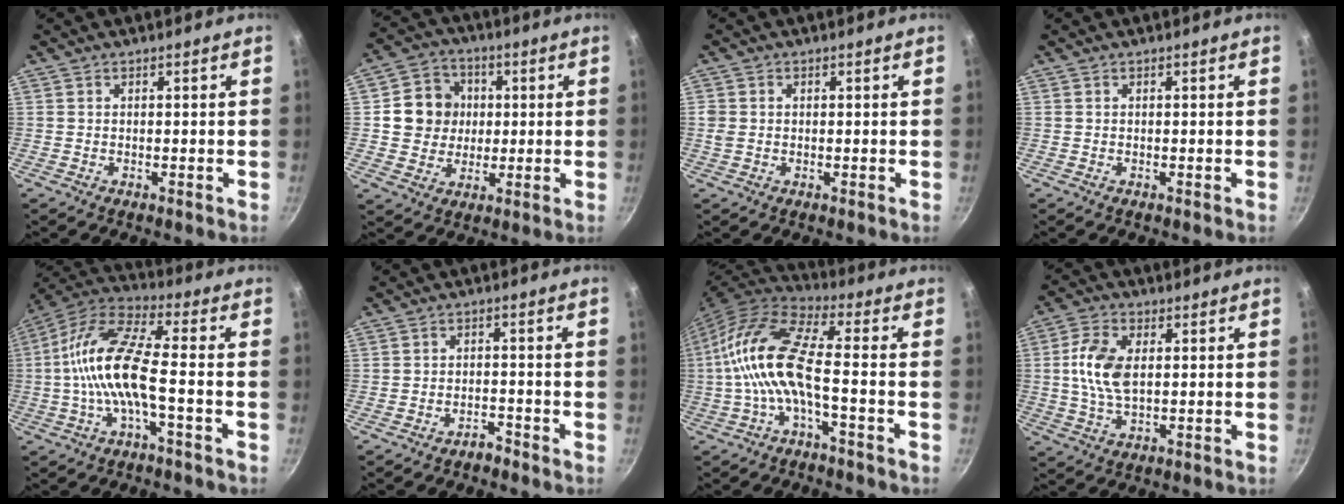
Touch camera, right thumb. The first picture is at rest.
{"total": 10.2, "force": [1.3, 9.4, 3.8], "torque": [-0.027, 0.012, 0.017]}
{"total": 2.2, "force": [0.0, 1.9, 1.2], "torque": [-0.023, 0.003, 0.001]}
{"total": 0.0}
{"total": 14.2, "force": [-2.4, 4.3, 13.3], "torque": [-0.272, 0.039, -0.063]}
{"total": 2.4, "force": [-2.1, 0.9, 0.6], "torque": [0.003, 0.028, -0.029]}
{"total": 14.2, "force": [-2.4, 4.8, 13.2], "torque": [-0.280, 0.040, -0.062]}
{"total": 9.1, "force": [1.0, 5.0, 7.5], "torque": [-0.148, 0.009, 0.017]}